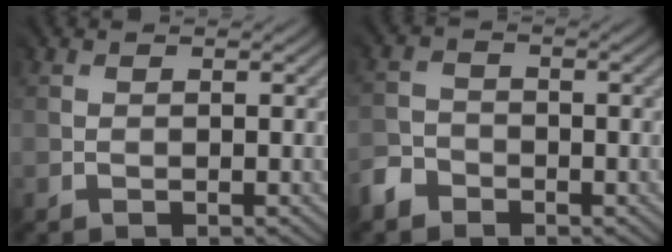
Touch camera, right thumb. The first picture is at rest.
{"total": 3.3, "force": [-2.7, 1.0, -1.6], "torque": [0.013, -0.005, -0.060]}